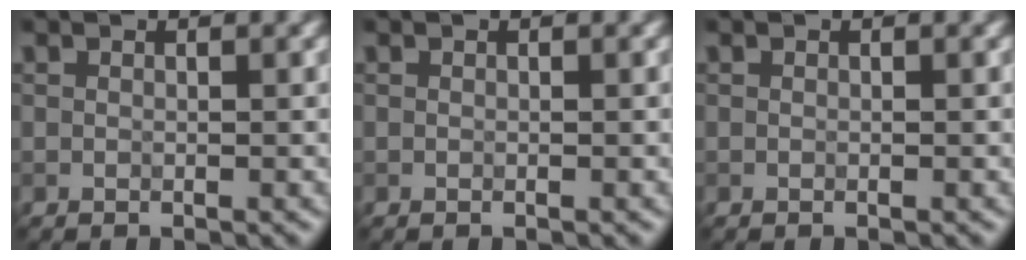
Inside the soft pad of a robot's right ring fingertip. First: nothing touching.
{"total": 0.0}
{"total": 0.0}